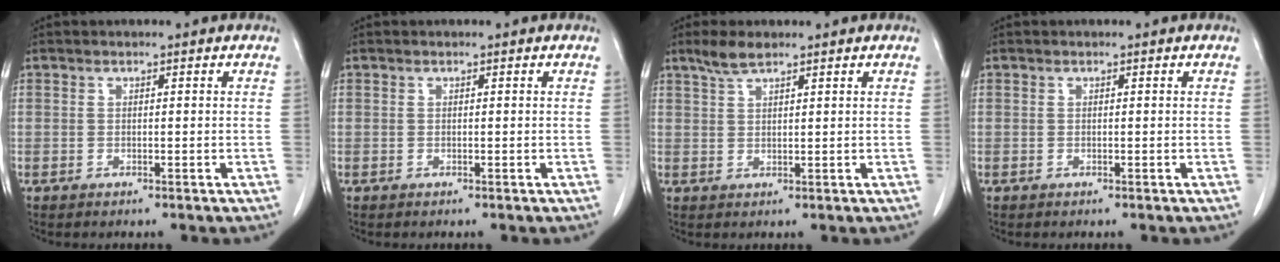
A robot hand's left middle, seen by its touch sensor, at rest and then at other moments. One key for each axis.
{"total": 0.0}
{"total": 3.1, "fx": 2.5, "fy": 0.5, "fz": 1.8, "tx": -0.045, "ty": 0.005, "tz": 0.052}
{"total": 0.0}